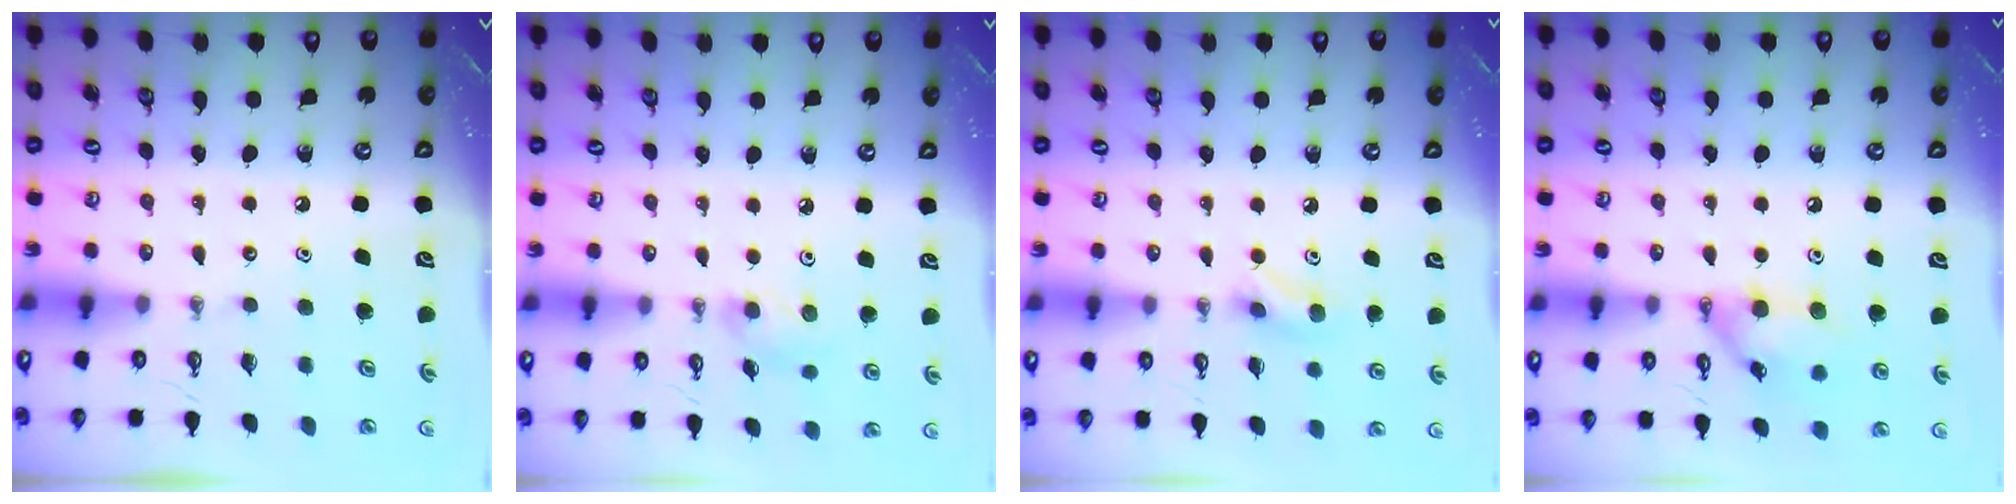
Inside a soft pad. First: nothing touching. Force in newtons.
{"total": 5.4, "press": 5.2, "slide": 1.6}
{"total": 5.2, "press": 5.0, "slide": 1.4}
{"total": 12.2, "press": 12.2, "slide": 0.5}